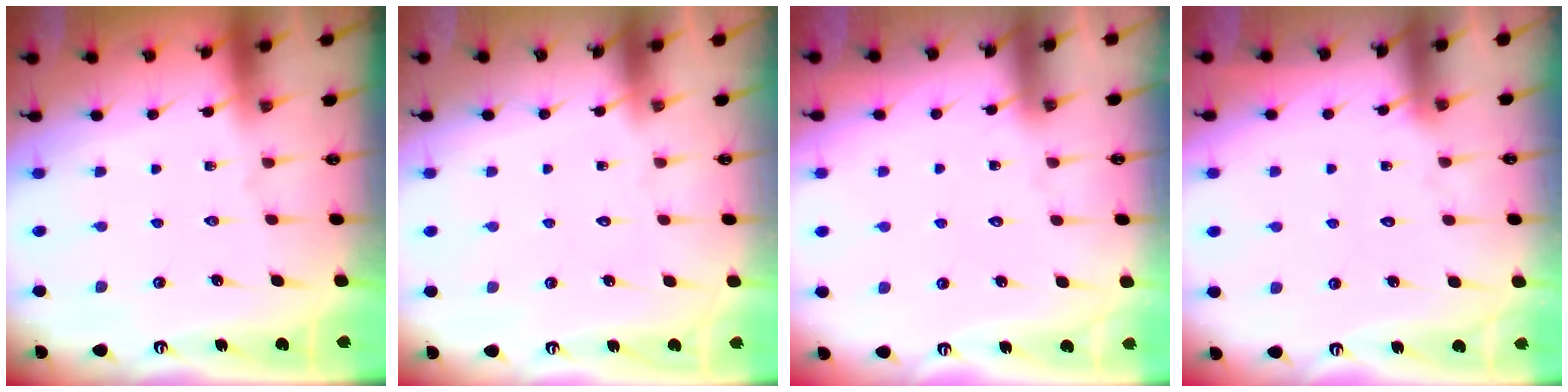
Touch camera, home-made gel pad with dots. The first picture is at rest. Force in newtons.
{"total": 1.6, "press": 1.6, "slide": 0.1}
{"total": 3.5, "press": 3.5, "slide": 0.3}
{"total": 2.0, "press": 2.0, "slide": 0.0}